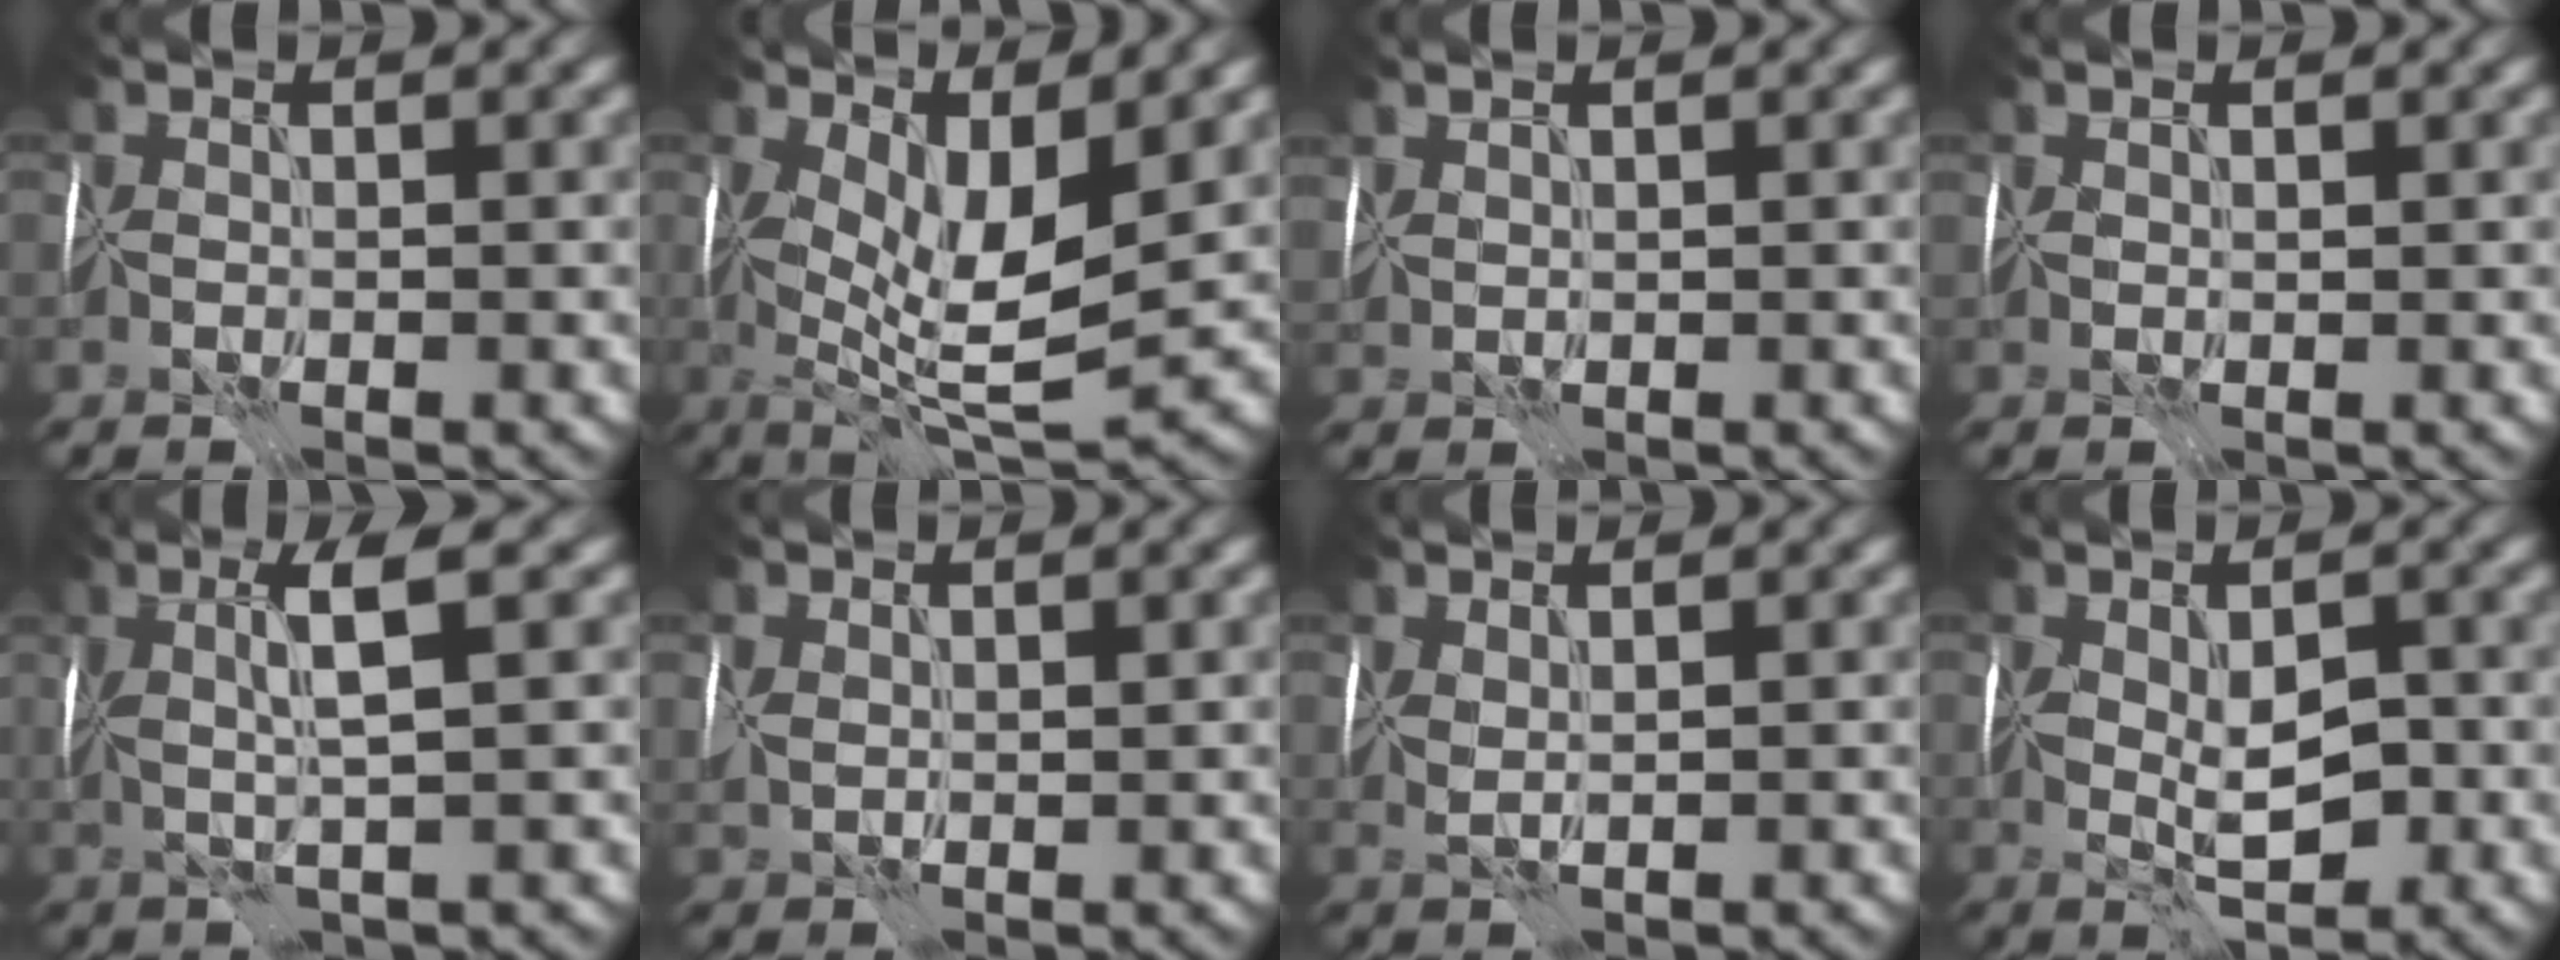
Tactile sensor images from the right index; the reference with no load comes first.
{"total": 8.3, "force": [1.8, 3.1, 7.5], "torque": [-0.143, -0.010, 0.032]}
{"total": 1.5, "force": [1.2, 0.5, 0.6], "torque": [-0.016, 0.006, 0.027]}
{"total": 1.1, "force": [0.7, 0.6, 0.6], "torque": [-0.012, 0.004, 0.014]}
{"total": 4.4, "force": [1.2, 0.5, 4.2], "torque": [-0.079, 0.005, 0.024]}
{"total": 1.6, "force": [0.7, 0.9, 1.1], "torque": [-0.028, 0.004, 0.014]}
{"total": 1.2, "force": [0.9, 0.2, 0.8], "torque": [-0.019, 0.000, 0.017]}
{"total": 4.2, "force": [-0.2, 2.2, 3.6], "torque": [-0.065, -0.005, -0.001]}